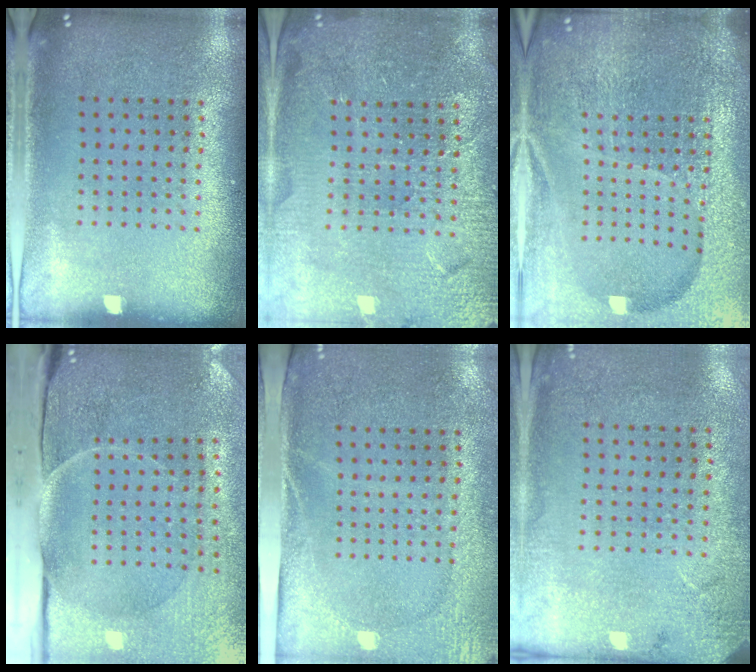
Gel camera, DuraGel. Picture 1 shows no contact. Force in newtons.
{"total": 4.2, "press": 4.0, "slide": 1.3}
{"total": 6.6, "press": 5.7, "slide": 3.3}
{"total": 4.9, "press": 3.9, "slide": 2.9}
{"total": 2.8, "press": 2.3, "slide": 1.6}
{"total": 2.7, "press": 2.2, "slide": 1.6}